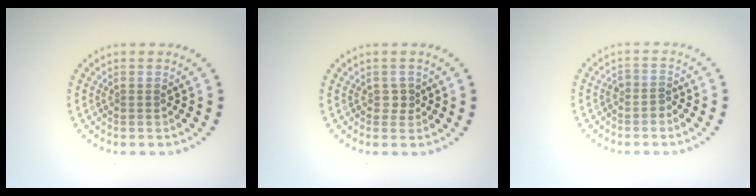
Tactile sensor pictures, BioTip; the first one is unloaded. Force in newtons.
{"total": 0.8, "press": 0.8, "slide": 0.2}
{"total": 1.3, "press": 1.0, "slide": 0.7}